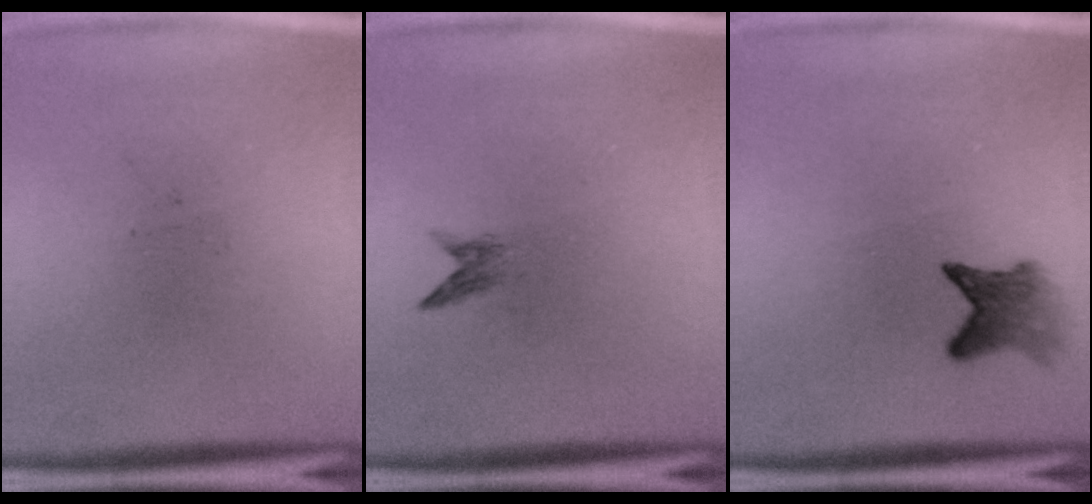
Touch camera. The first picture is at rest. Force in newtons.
{"total": 0.9}
{"total": 3.1}